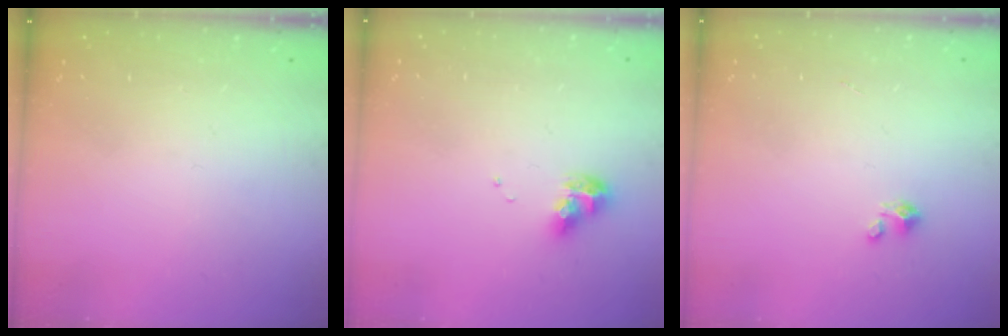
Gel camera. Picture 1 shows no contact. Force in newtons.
{"total": 8.9, "press": 8.9, "slide": 0.8}
{"total": 1.8, "press": 1.8, "slide": 0.2}